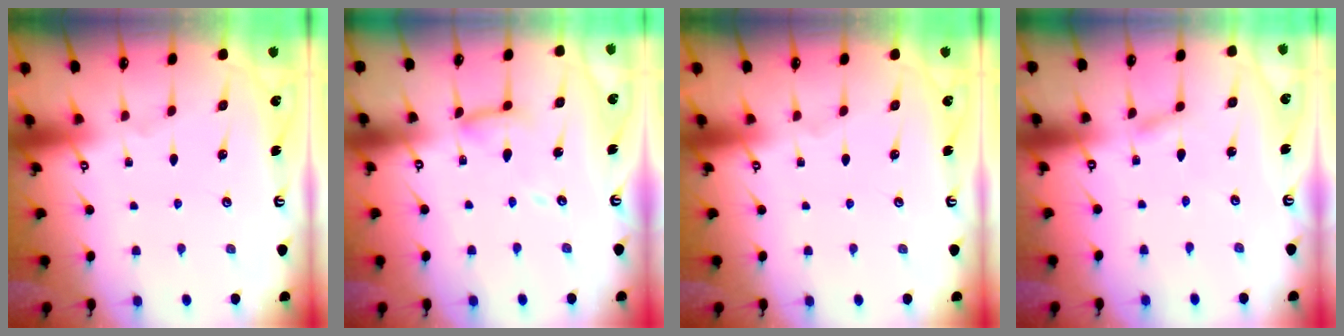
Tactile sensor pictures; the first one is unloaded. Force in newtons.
{"total": 10.3, "press": 10.3, "slide": 0.9}
{"total": 0.0}
{"total": 1.6, "press": 1.6, "slide": 0.2}